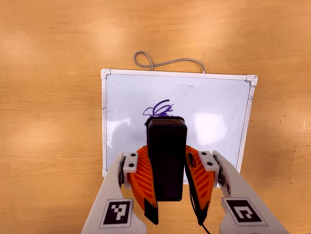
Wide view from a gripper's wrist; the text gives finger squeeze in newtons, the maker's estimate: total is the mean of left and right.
{"total": 9.2, "left": 7.0, "right": 11.3}